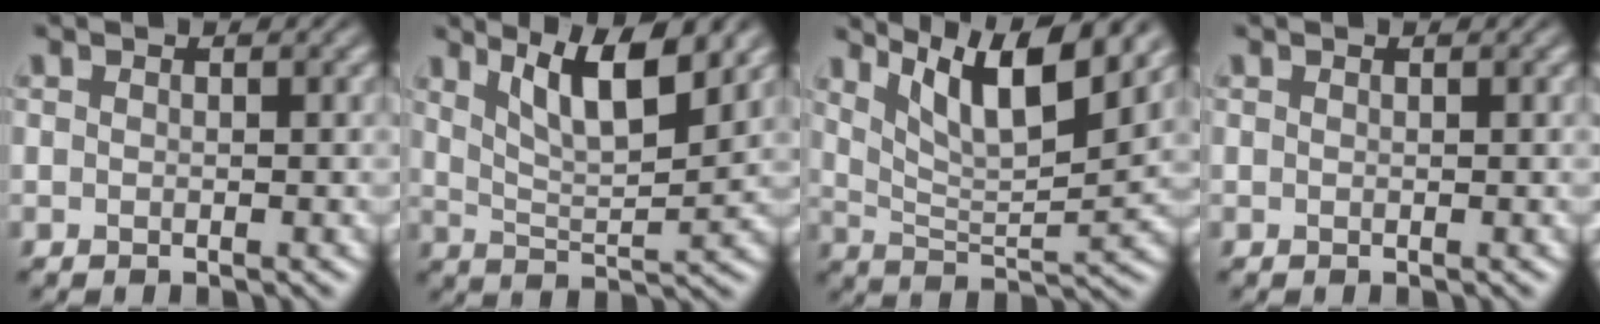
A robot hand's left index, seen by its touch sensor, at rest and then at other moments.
{"total": 7.0, "force": [4.2, 1.8, 5.3], "torque": [-0.084, 0.002, 0.072]}
{"total": 9.1, "force": [5.8, 2.3, 6.5], "torque": [-0.107, 0.007, 0.096]}
{"total": 0.0}